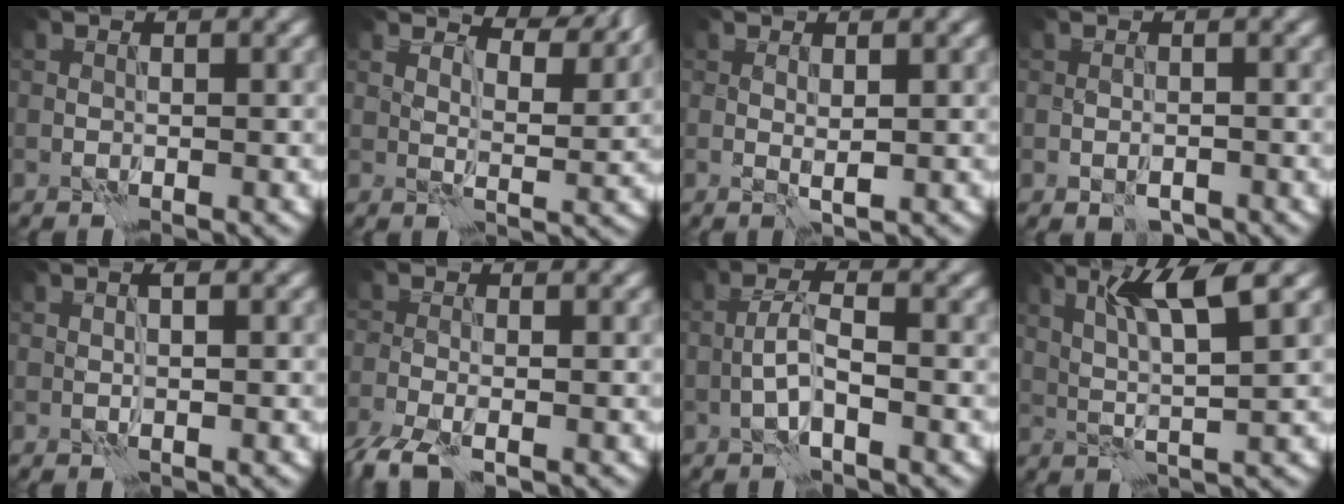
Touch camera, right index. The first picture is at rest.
{"total": 6.3, "force": [5.5, 1.4, 2.7], "torque": [-0.054, -0.004, 0.073]}
{"total": 1.1, "force": [0.3, 0.3, 1.0], "torque": [-0.021, -0.002, 0.008]}
{"total": 1.8, "force": [-0.9, 1.1, 1.0], "torque": [-0.021, -0.004, -0.014]}
{"total": 1.3, "force": [0.6, 0.4, 1.1], "torque": [-0.013, -0.008, 0.007]}
{"total": 3.6, "force": [-2.6, 1.0, 2.4], "torque": [-0.055, -0.013, -0.058]}
{"total": 2.8, "force": [-0.9, 0.6, 2.5], "torque": [-0.054, 0.010, -0.021]}
{"total": 5.2, "force": [2.2, 0.5, 4.7], "torque": [-0.097, -0.002, 0.046]}